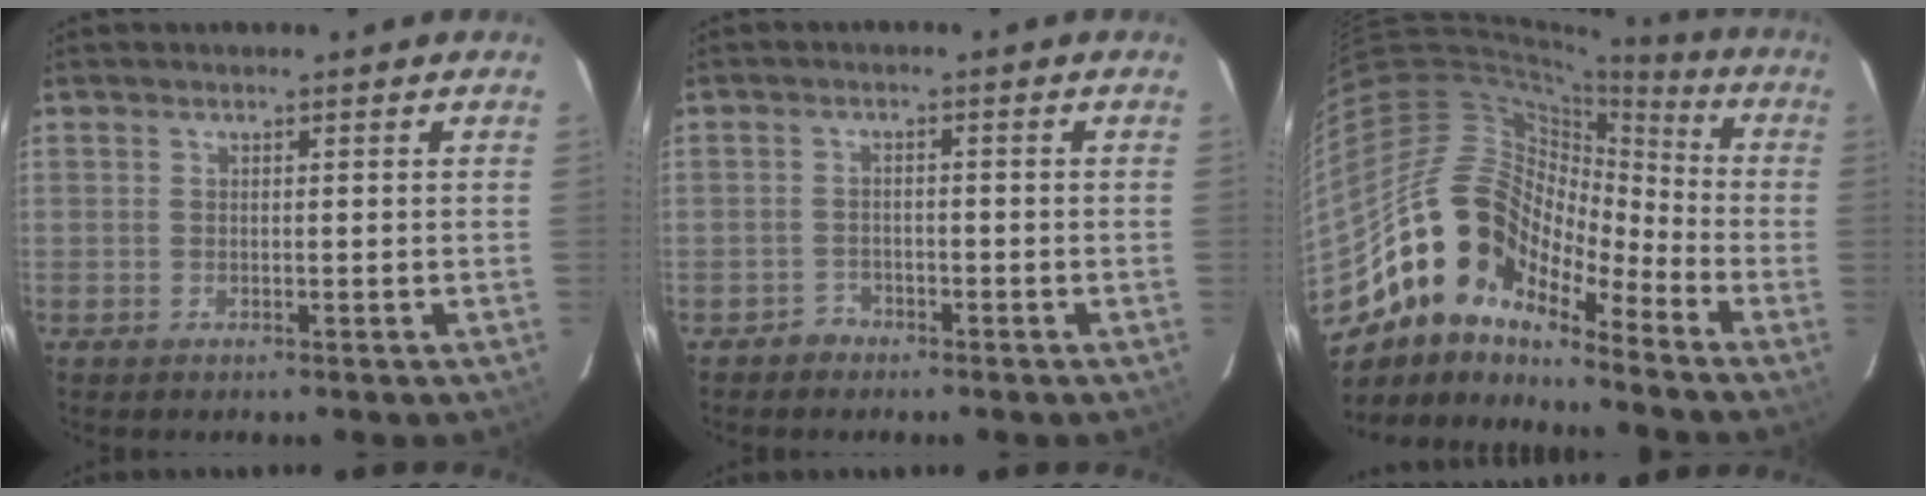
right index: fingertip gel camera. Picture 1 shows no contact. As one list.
[{"total": 2.3, "force": [-1.7, 1.5, -0.2], "torque": [0.001, 0.009, -0.028]}, {"total": 15.9, "force": [-11.1, 8.3, 7.7], "torque": [-0.137, 0.014, -0.225]}]